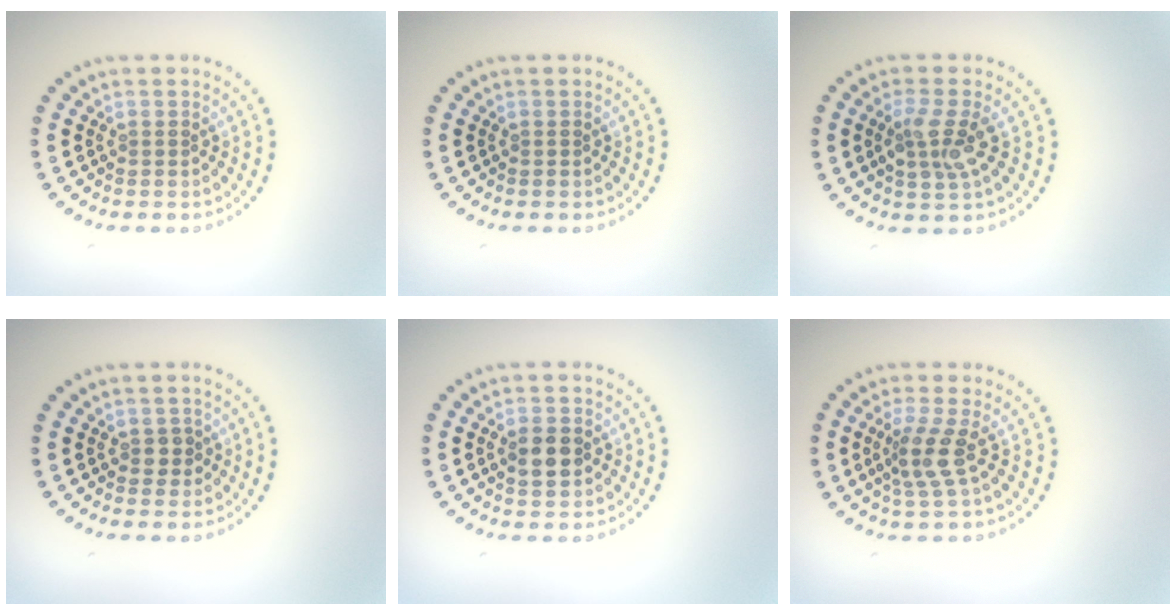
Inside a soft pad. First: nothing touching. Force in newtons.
{"total": 0.0}
{"total": 2.9, "press": 2.7, "slide": 1.0}
{"total": 1.2, "press": 1.2, "slide": 0.3}
{"total": 3.0, "press": 3.0, "slide": 0.1}
{"total": 2.8, "press": 2.1, "slide": 1.9}